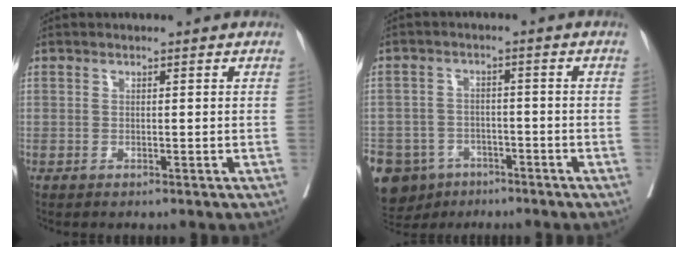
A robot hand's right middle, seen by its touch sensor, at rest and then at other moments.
{"total": 14.3, "force": [-8.7, 10.4, 4.6], "torque": [-0.132, 0.001, -0.123]}